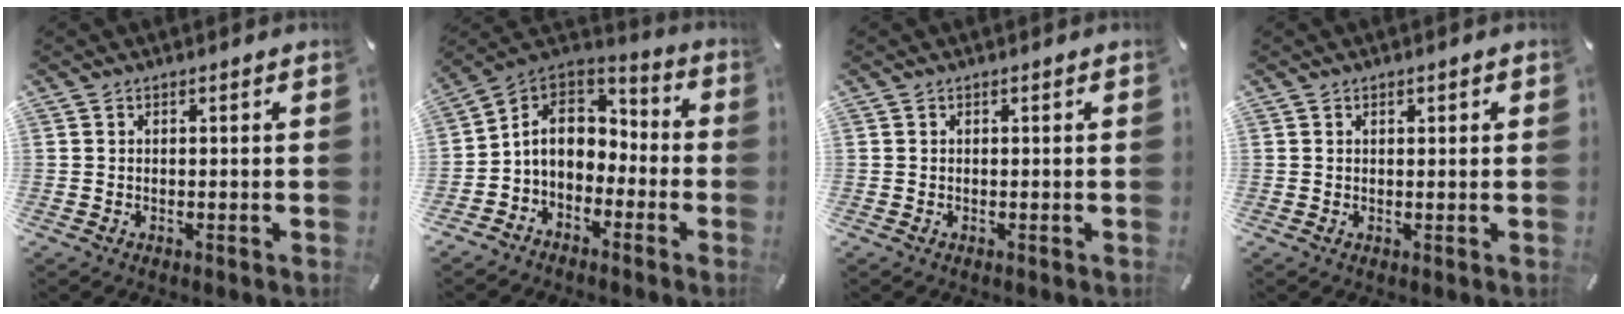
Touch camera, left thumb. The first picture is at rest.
{"total": 9.2, "force": [-1.6, 7.8, 4.6], "torque": [-0.104, 0.015, -0.026]}
{"total": 0.0}
{"total": 0.8, "force": [0.3, 0.5, 0.6], "torque": [-0.012, 0.004, 0.005]}